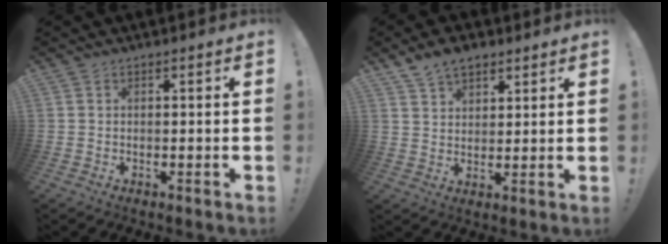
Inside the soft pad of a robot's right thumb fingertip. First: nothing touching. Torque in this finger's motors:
{"motor_torque": [-0.01, 0.07, 0.34, 0.34, 0.00]}